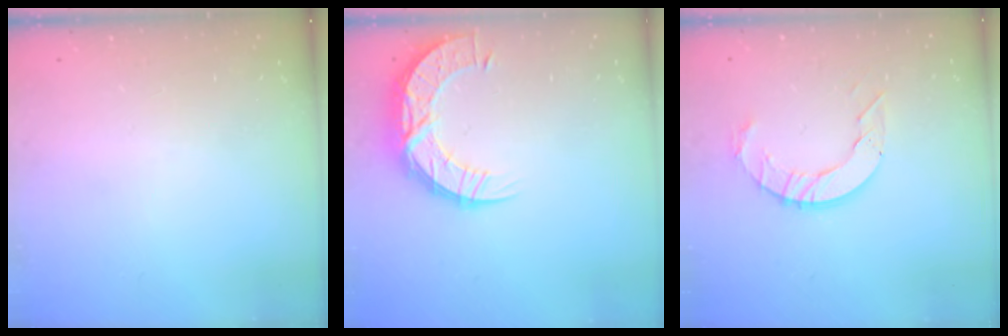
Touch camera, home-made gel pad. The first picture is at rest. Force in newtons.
{"total": 12.8, "press": 12.8, "slide": 0.9}
{"total": 9.0, "press": 8.9, "slide": 0.8}